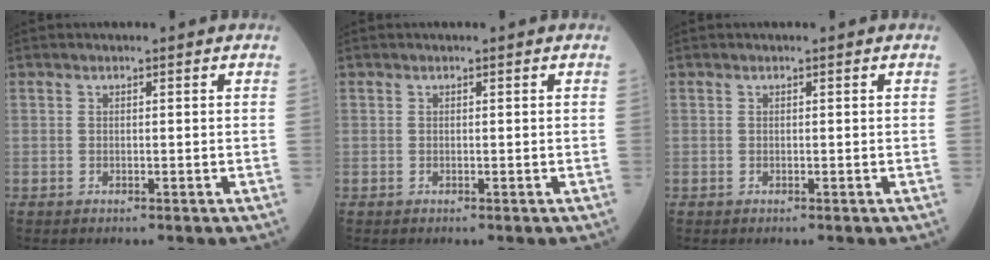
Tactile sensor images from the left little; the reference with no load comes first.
{"total": 0.0}
{"total": 0.0}